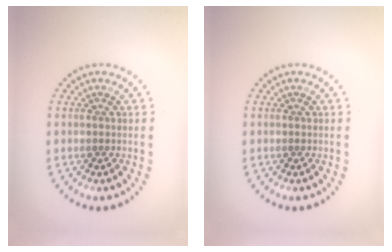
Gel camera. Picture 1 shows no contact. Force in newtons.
{"total": 0.0}